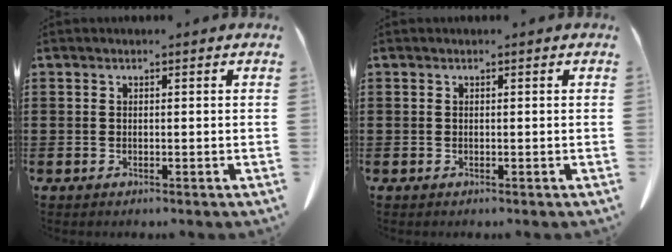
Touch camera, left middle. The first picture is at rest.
{"total": 0.0}